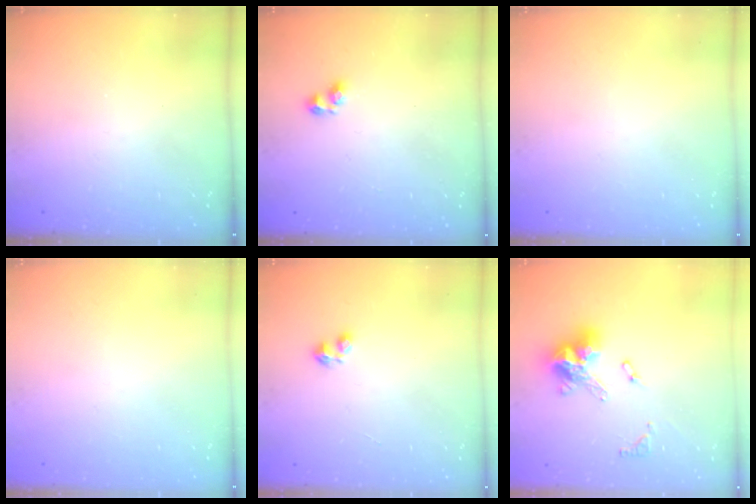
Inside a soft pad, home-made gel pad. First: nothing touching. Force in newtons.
{"total": 2.4, "press": 2.3, "slide": 0.4}
{"total": 0.0}
{"total": 0.0}
{"total": 1.5, "press": 1.5, "slide": 0.3}
{"total": 12.8, "press": 12.7, "slide": 1.4}